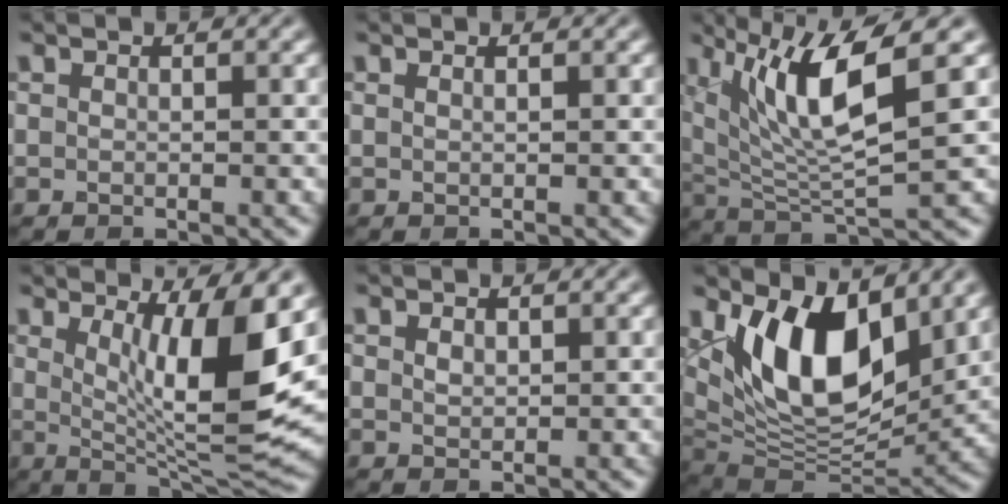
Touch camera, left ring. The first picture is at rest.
{"total": 0.5, "force": [0.4, 0.2, 0.3], "torque": [-0.004, -0.001, 0.000]}
{"total": 8.3, "force": [3.3, 2.0, 7.4], "torque": [-0.140, -0.005, 0.065]}
{"total": 10.1, "force": [2.0, 2.4, 9.5], "torque": [-0.151, -0.018, 0.043]}
{"total": 0.8, "force": [0.4, 0.5, 0.4], "torque": [-0.011, 0.000, 0.008]}
{"total": 10.6, "force": [4.0, 5.3, 8.3], "torque": [-0.142, -0.019, 0.075]}